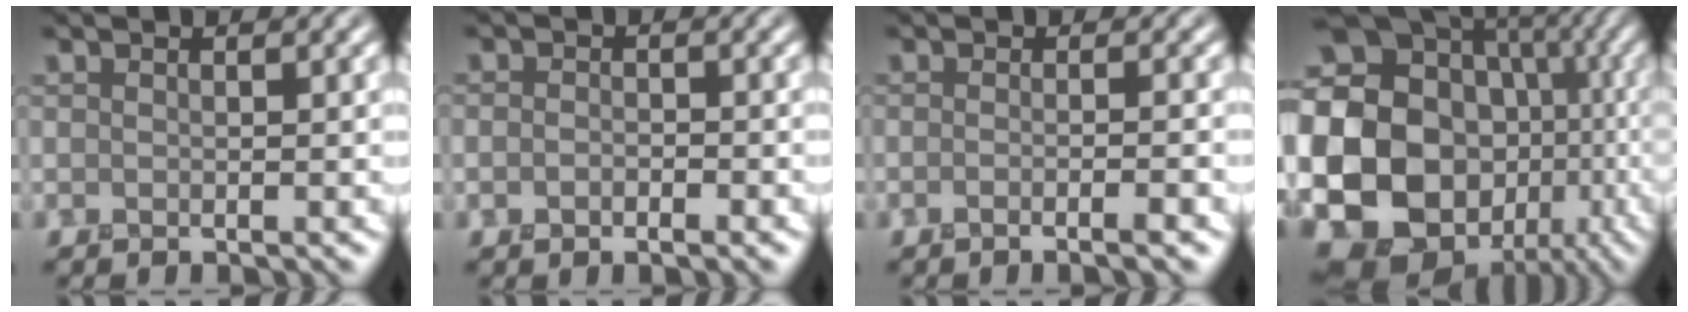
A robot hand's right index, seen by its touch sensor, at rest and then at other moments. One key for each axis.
{"total": 1.7, "fx": -0.7, "fy": 1.0, "fz": 1.2, "tx": -0.017, "ty": 0.001, "tz": -0.013}
{"total": 3.3, "fx": -1.2, "fy": 1.0, "fz": 2.9, "tx": -0.020, "ty": -0.001, "tz": -0.029}
{"total": 23.6, "fx": -4.0, "fy": 20.2, "fz": 11.5, "tx": -0.224, "ty": -0.011, "tz": -0.093}